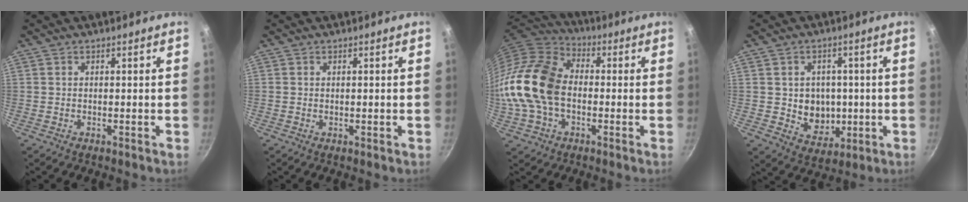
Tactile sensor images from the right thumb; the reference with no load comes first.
{"total": 0.0}
{"total": 17.6, "force": [-1.7, 12.4, 12.4], "torque": [-0.229, 0.032, -0.046]}
{"total": 8.8, "force": [-0.2, 7.6, 4.4], "torque": [-0.032, -0.003, 0.011]}